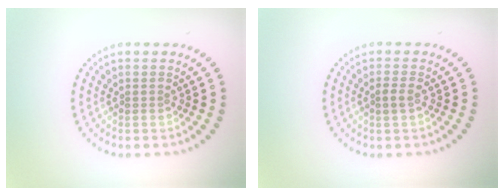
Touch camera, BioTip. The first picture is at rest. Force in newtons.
{"total": 1.1, "press": 1.0, "slide": 0.3}